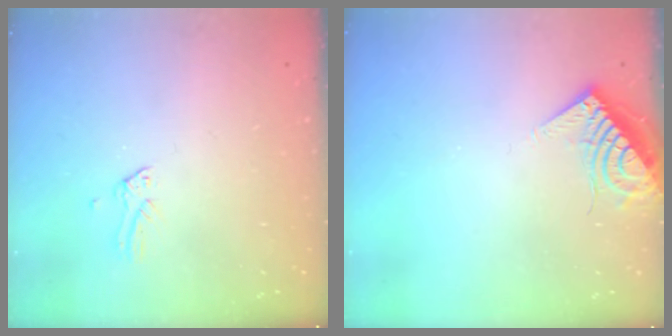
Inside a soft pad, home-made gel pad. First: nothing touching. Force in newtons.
{"total": 6.8, "press": 6.7, "slide": 0.8}